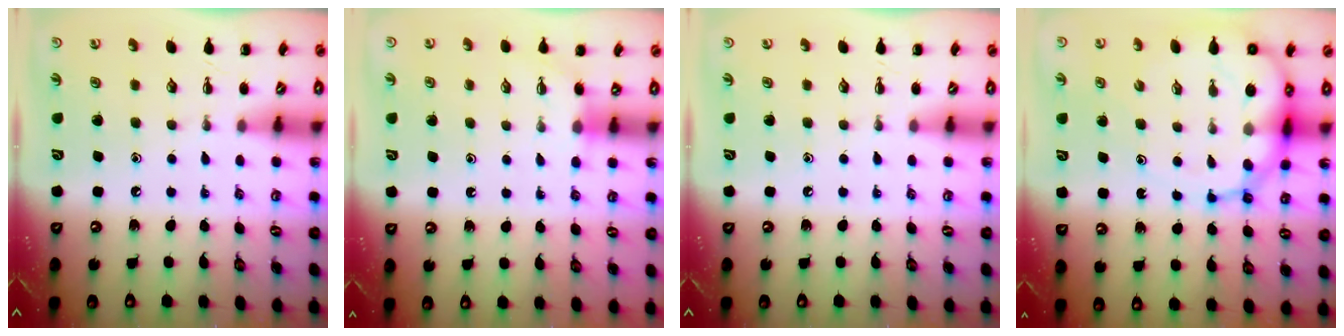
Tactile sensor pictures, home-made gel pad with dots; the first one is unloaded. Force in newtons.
{"total": 3.4, "press": 3.3, "slide": 1.0}
{"total": 0.0}
{"total": 15.1, "press": 14.7, "slide": 3.7}